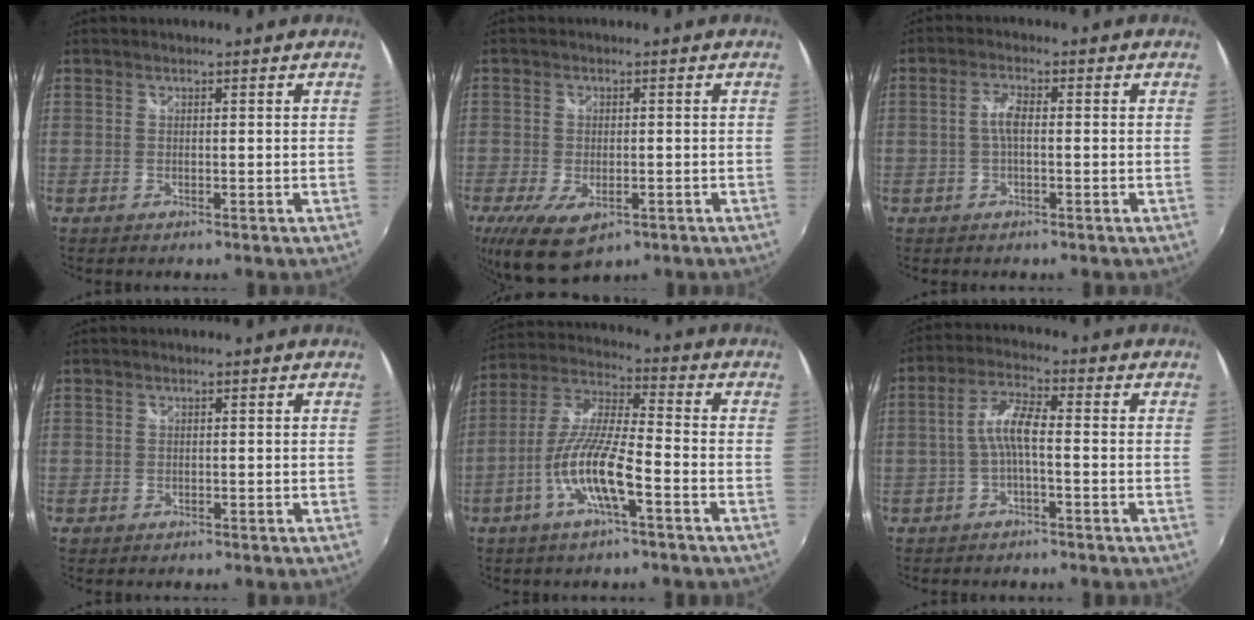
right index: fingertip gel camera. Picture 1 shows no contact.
{"total": 9.8, "force": [-4.9, 5.0, 6.8], "torque": [-0.152, -0.041, -0.079]}
{"total": 3.0, "force": [-0.3, 1.0, 2.8], "torque": [-0.059, 0.007, -0.004]}
{"total": 0.7, "force": [-0.1, 0.7, 0.1], "torque": [0.000, -0.002, -0.003]}
{"total": 12.1, "force": [-5.1, 1.9, 10.8], "torque": [-0.224, -0.005, -0.097]}
{"total": 5.6, "force": [-1.2, 1.2, 5.3], "torque": [-0.114, 0.013, -0.025]}